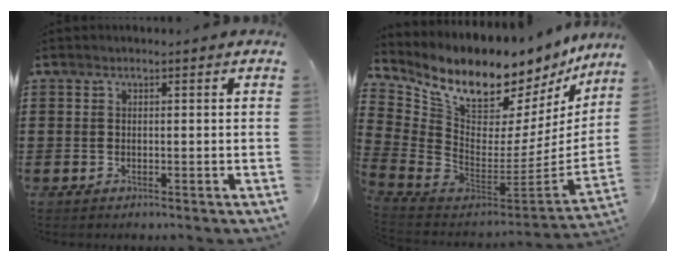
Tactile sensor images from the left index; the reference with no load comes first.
{"total": 9.7, "force": [7.9, 3.7, 4.3], "torque": [-0.106, -0.085, 0.133]}